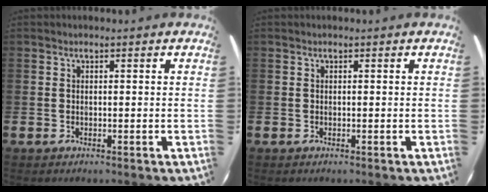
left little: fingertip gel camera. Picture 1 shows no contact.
{"total": 0.0}